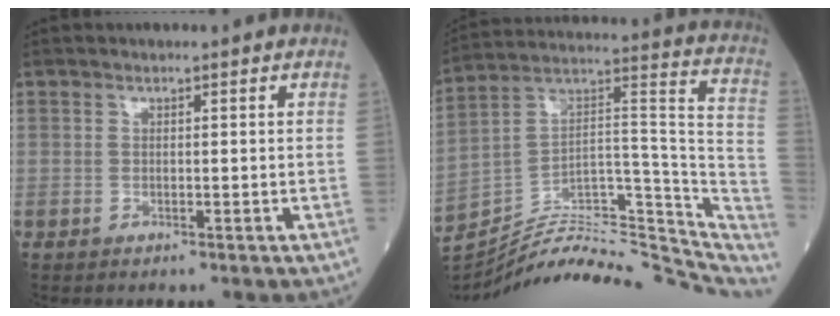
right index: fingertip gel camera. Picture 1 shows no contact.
{"total": 26.9, "force": [-23.6, 7.0, 10.8], "torque": [-0.126, 0.043, -0.341]}